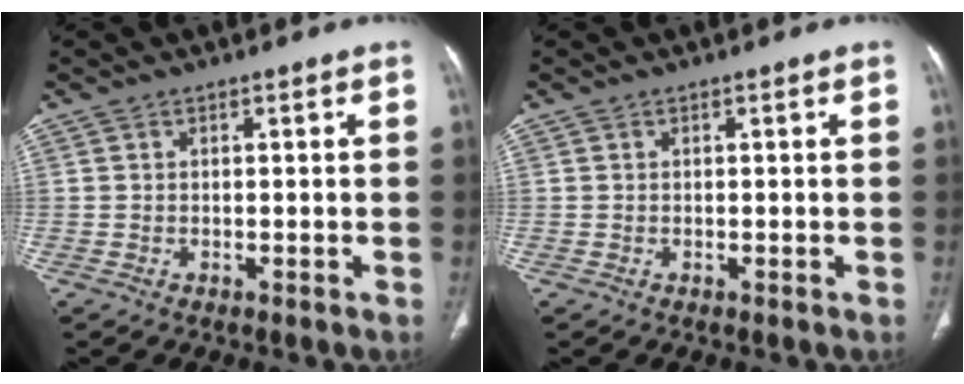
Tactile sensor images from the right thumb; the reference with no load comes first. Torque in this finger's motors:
{"motor_torque": [-0.03, 0.02, -0.01, 0.01, 0.02]}